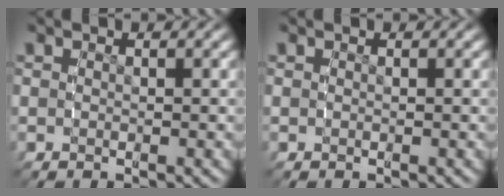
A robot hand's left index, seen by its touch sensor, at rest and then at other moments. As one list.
[{"total": 0.0}]